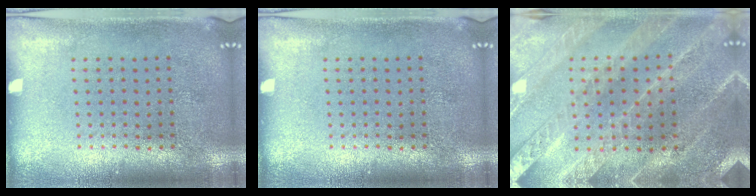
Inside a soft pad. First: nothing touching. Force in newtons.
{"total": 0.0}
{"total": 2.4, "press": 2.4, "slide": 0.4}